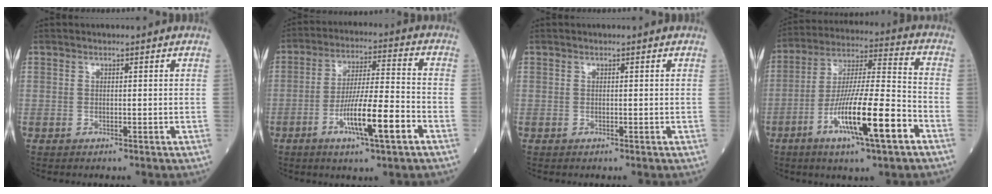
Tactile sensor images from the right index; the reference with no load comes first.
{"total": 11.5, "force": [-4.9, 0.8, 10.4], "torque": [-0.184, -0.004, -0.085]}
{"total": 0.0}
{"total": 16.2, "force": [-7.1, 1.3, 14.5], "torque": [-0.265, -0.013, -0.123]}